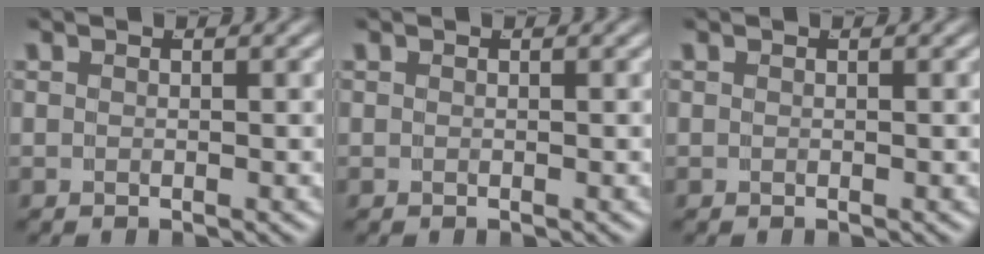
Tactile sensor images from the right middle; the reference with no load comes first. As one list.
[{"total": 0.0}, {"total": 0.0}]